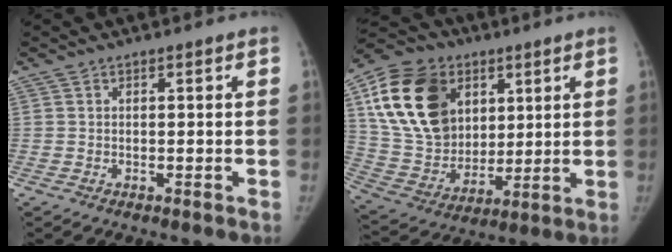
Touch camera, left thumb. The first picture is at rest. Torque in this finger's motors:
{"motor_torque": [1.32, 1.35, 1.69, -1.09, 0.16]}